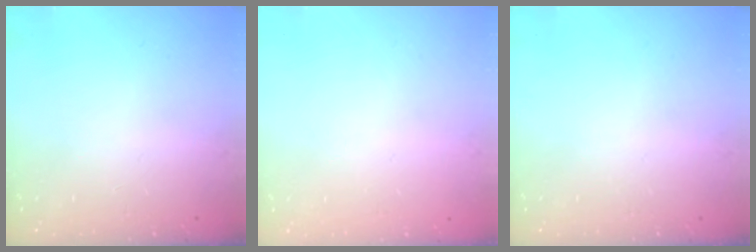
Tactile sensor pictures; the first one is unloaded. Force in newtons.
{"total": 0.0}
{"total": 0.0}